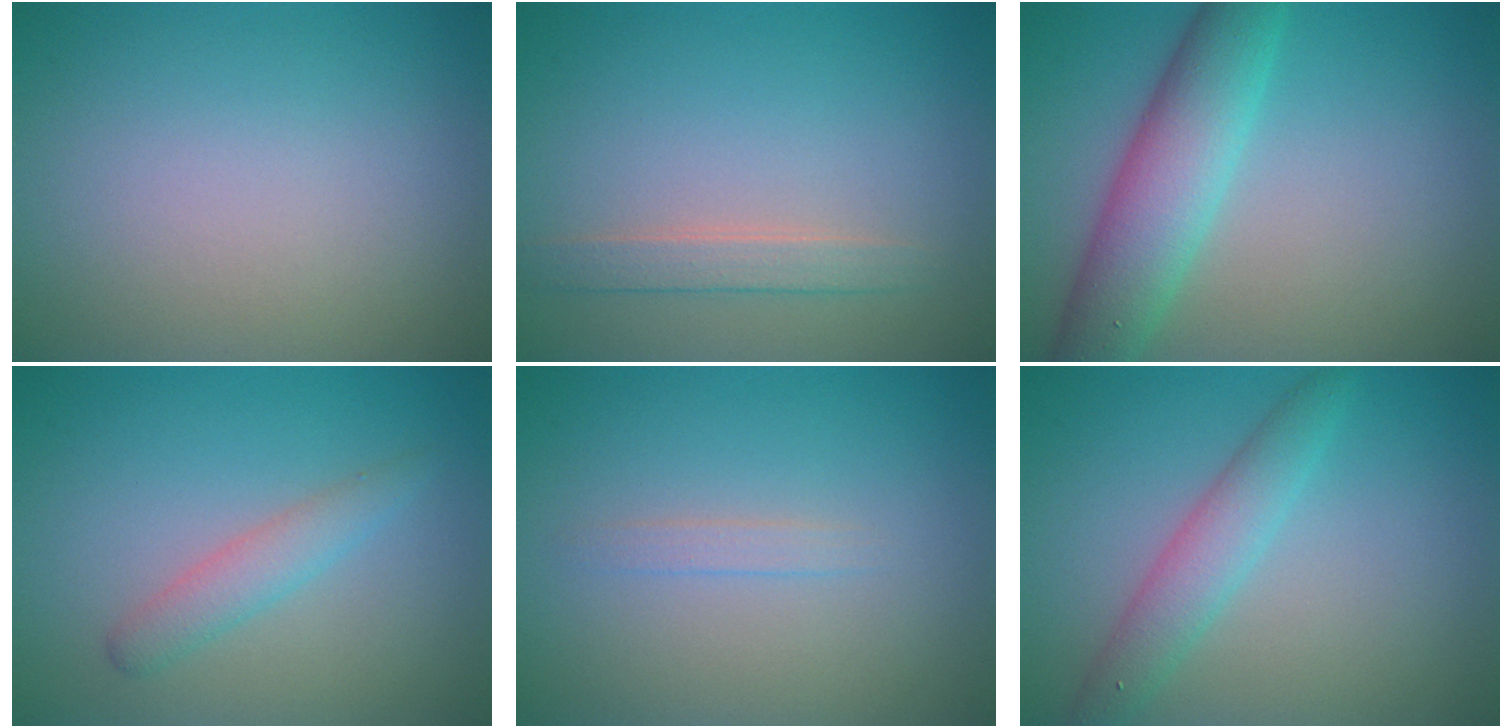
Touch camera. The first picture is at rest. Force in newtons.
{"total": 1.9, "press": 1.9, "slide": 0.1}
{"total": 6.2, "press": 6.2, "slide": 0.2}
{"total": 2.0, "press": 2.0, "slide": 0.0}
{"total": 0.9, "press": 0.8, "slide": 0.1}
{"total": 3.0, "press": 3.0, "slide": 0.1}